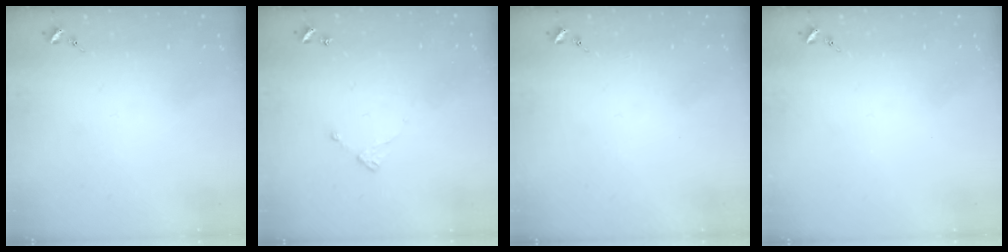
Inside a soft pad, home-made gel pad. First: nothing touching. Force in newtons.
{"total": 5.8, "press": 5.8, "slide": 0.5}
{"total": 0.0}
{"total": 0.0}